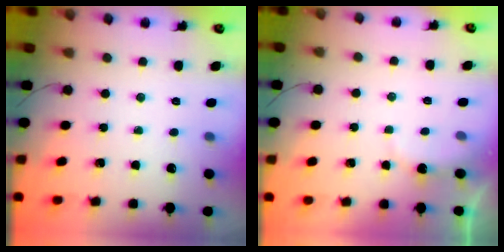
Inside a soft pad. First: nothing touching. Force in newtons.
{"total": 4.8, "press": 4.7, "slide": 0.6}